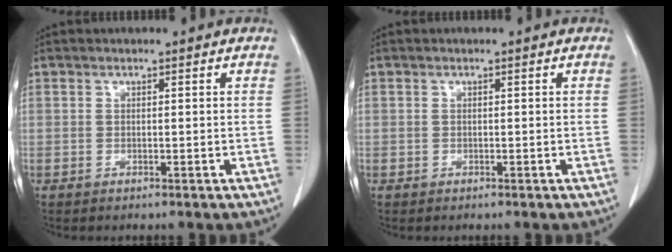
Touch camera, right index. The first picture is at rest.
{"total": 0.0}